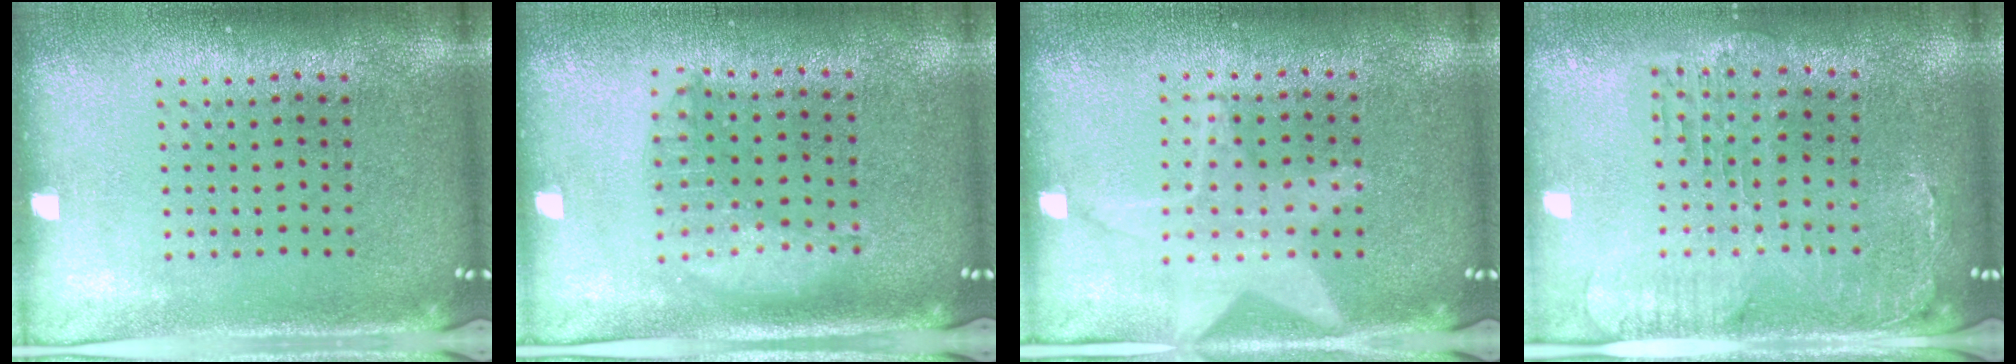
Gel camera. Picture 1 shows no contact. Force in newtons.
{"total": 1.2, "press": 1.2, "slide": 0.3}
{"total": 1.2, "press": 1.2, "slide": 0.3}
{"total": 0.7, "press": 0.6, "slide": 0.2}